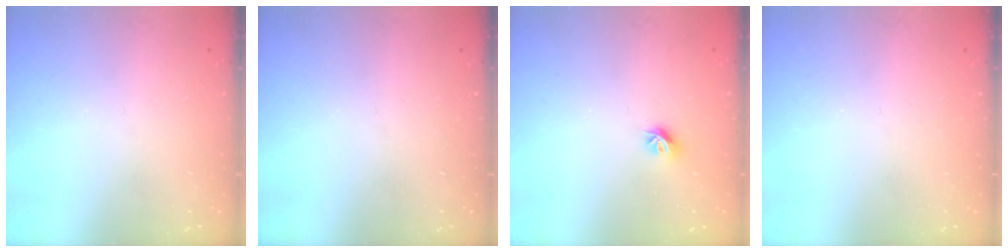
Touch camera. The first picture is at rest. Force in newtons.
{"total": 0.0}
{"total": 6.5, "press": 6.5, "slide": 0.7}
{"total": 0.0}